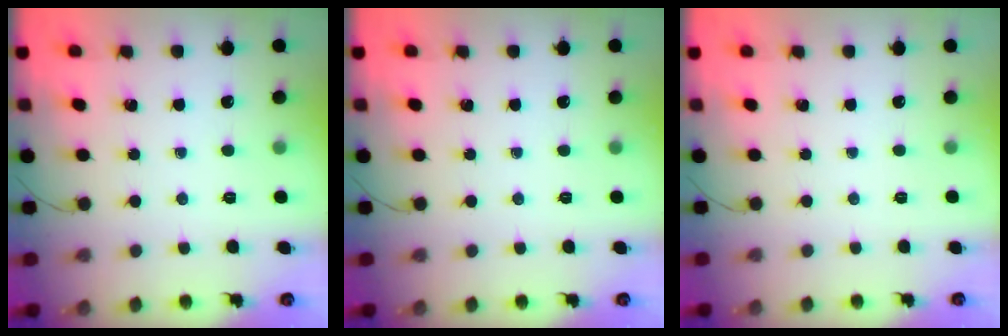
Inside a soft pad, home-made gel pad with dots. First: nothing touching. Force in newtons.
{"total": 0.0}
{"total": 2.4, "press": 2.4, "slide": 0.5}